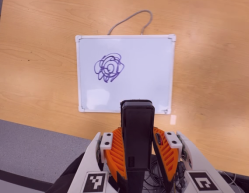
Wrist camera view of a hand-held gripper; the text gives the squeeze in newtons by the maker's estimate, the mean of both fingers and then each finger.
{"total": 4.1, "left": 2.6, "right": 5.5}